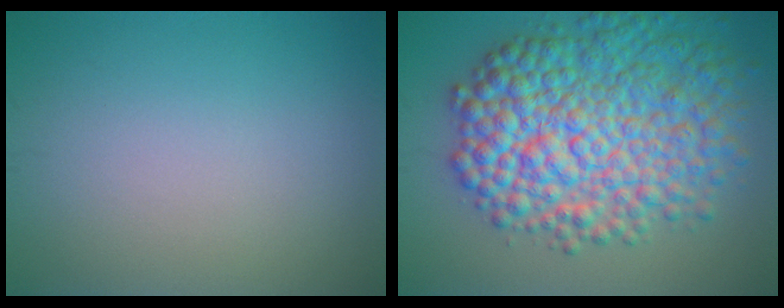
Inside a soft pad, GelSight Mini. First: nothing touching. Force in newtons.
{"total": 11.7, "press": 11.7, "slide": 0.2}